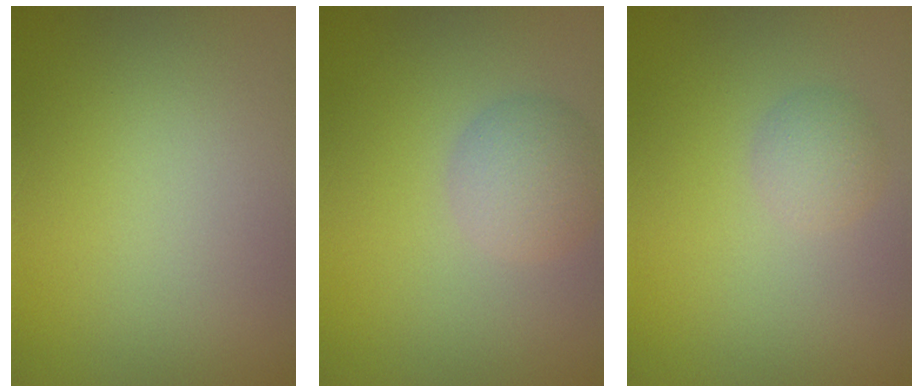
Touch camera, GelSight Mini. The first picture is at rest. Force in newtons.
{"total": 3.0, "press": 3.0, "slide": 0.1}
{"total": 1.7, "press": 1.7, "slide": 0.0}